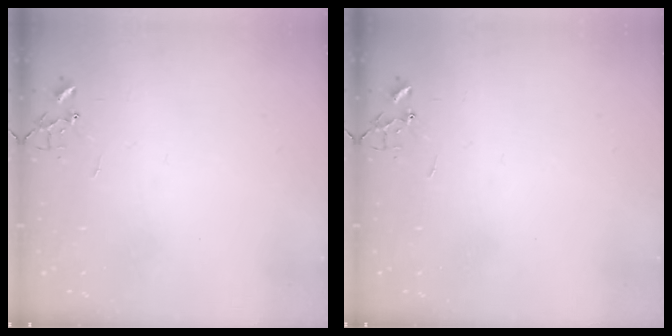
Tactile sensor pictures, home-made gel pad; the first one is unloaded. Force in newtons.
{"total": 0.0}